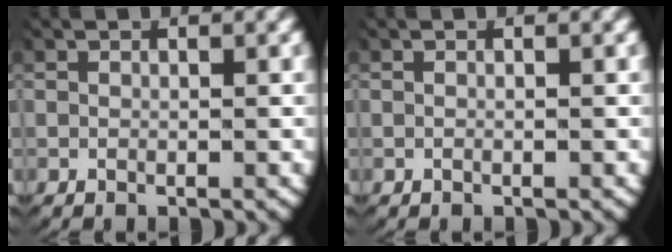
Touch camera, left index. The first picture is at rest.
{"total": 0.0}